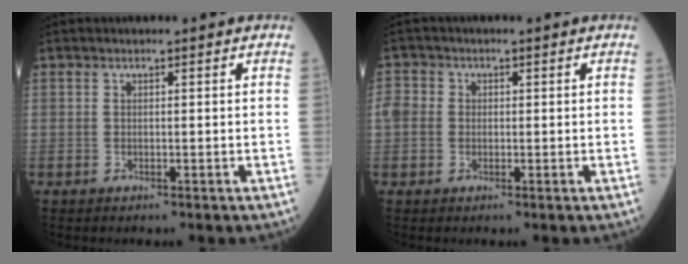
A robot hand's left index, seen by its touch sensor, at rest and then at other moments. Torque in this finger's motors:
{"motor_torque": [0.31, 0.05, 0.23, 0.04]}